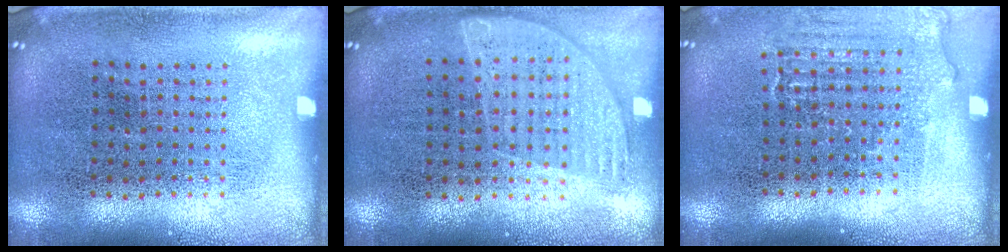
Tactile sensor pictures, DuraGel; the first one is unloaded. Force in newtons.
{"total": 0.8, "press": 0.8, "slide": 0.3}
{"total": 1.0, "press": 1.0, "slide": 0.3}